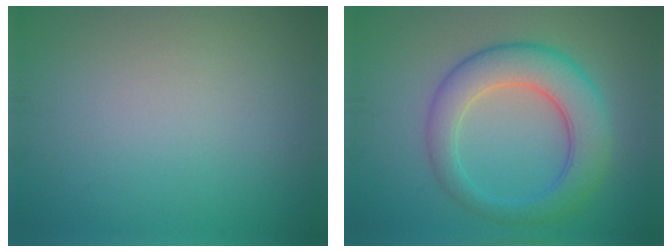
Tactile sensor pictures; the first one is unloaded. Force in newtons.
{"total": 6.4, "press": 6.4, "slide": 0.4}